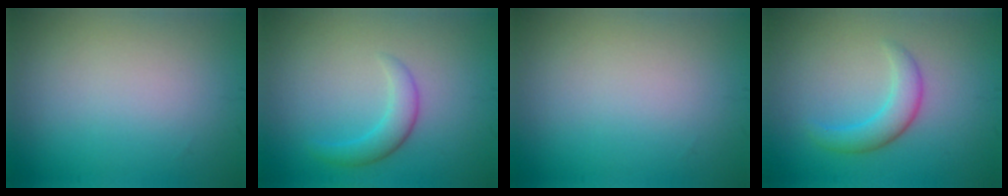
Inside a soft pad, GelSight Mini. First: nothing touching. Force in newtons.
{"total": 2.4, "press": 2.4, "slide": 0.2}
{"total": 0.0}
{"total": 2.9, "press": 2.9, "slide": 0.2}